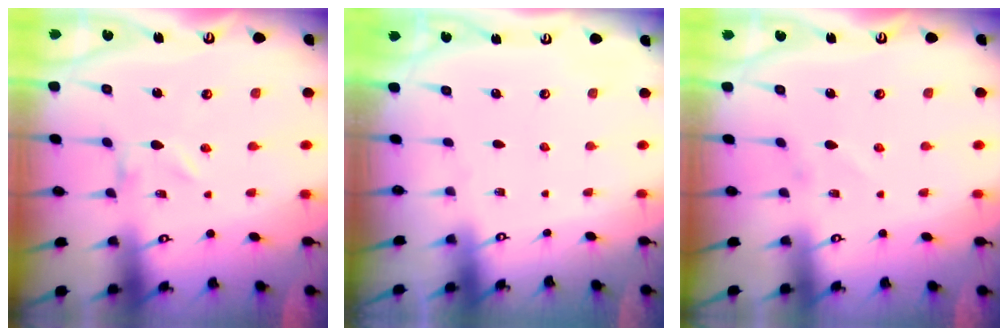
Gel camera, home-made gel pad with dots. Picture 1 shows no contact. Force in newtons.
{"total": 0.0}
{"total": 0.0}